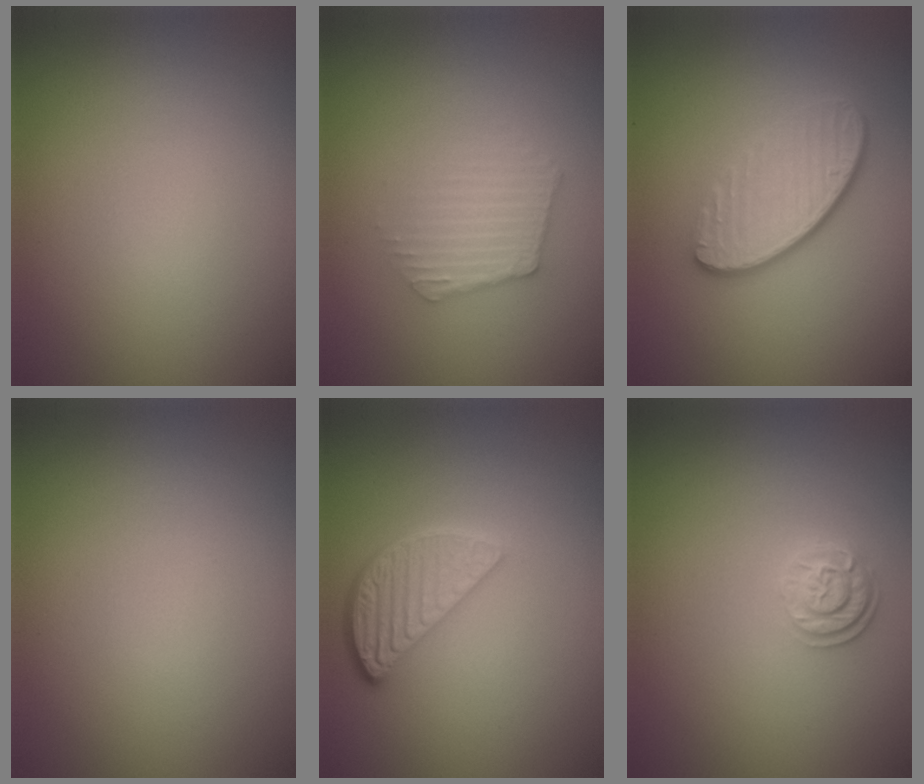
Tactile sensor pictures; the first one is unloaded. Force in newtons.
{"total": 2.4, "press": 2.4, "slide": 0.3}
{"total": 4.3, "press": 3.1, "slide": 3.0}
{"total": 0.0}
{"total": 3.5, "press": 2.9, "slide": 2.0}
{"total": 2.1, "press": 1.8, "slide": 1.2}